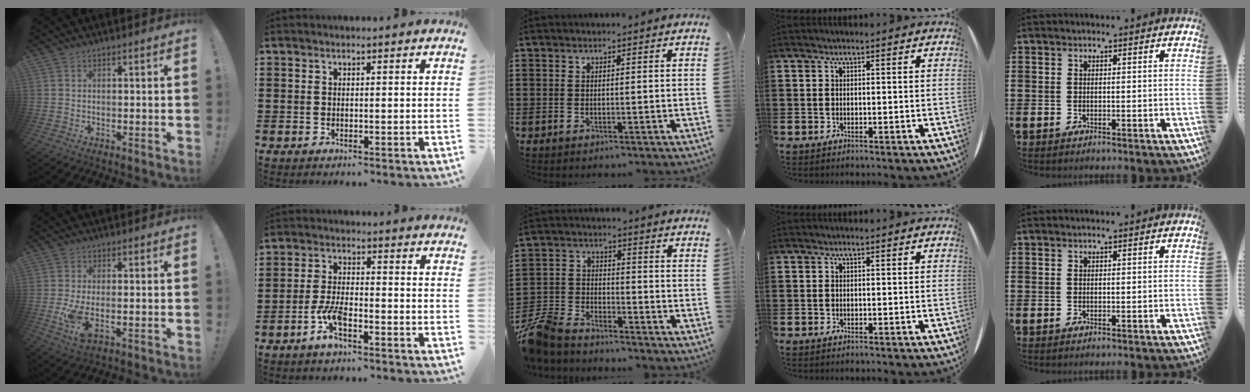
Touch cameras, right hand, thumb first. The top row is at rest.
{"thumb": {"total": 6.7, "force": [-1.3, 2.7, 6.0], "torque": [-0.123, -0.016, -0.020]}, "index": {"total": 5.3, "force": [-3.0, 1.3, 4.2], "torque": [-0.105, -0.007, -0.061]}, "middle": {"total": 7.2, "force": [-6.7, 1.9, 1.7], "torque": [-0.060, 0.007, -0.141]}}